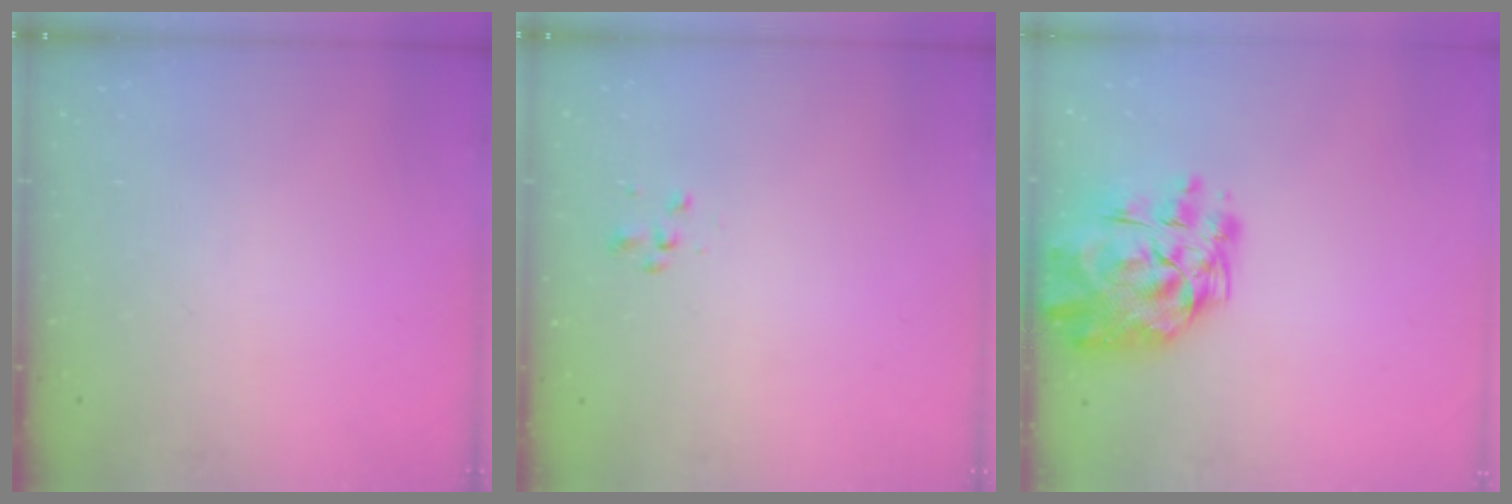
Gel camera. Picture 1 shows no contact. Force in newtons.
{"total": 1.6, "press": 1.5, "slide": 0.4}
{"total": 16.1, "press": 15.1, "slide": 5.6}